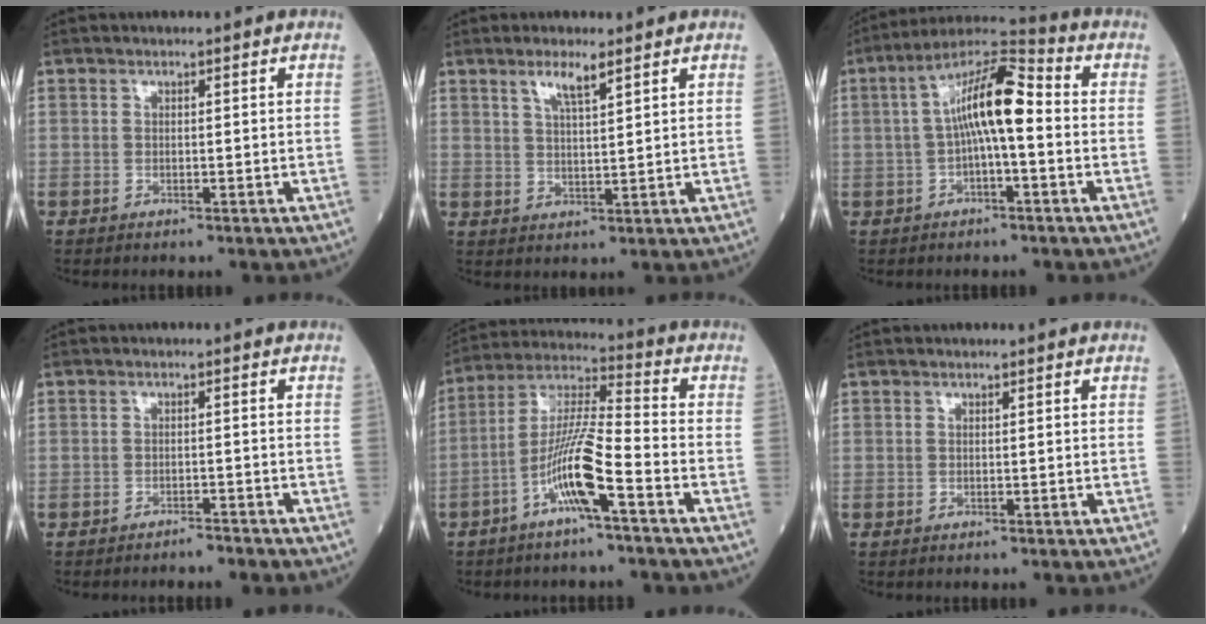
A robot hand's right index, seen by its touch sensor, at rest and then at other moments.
{"total": 3.9, "force": [2.6, 0.3, 2.8], "torque": [-0.056, 0.001, 0.049]}
{"total": 10.7, "force": [0.2, 2.3, 10.5], "torque": [-0.189, 0.034, -0.002]}
{"total": 2.2, "force": [-2.0, 0.3, 0.7], "torque": [-0.012, -0.001, -0.025]}
{"total": 10.8, "force": [-4.9, 0.4, 9.6], "torque": [-0.191, 0.006, -0.098]}
{"total": 0.0}